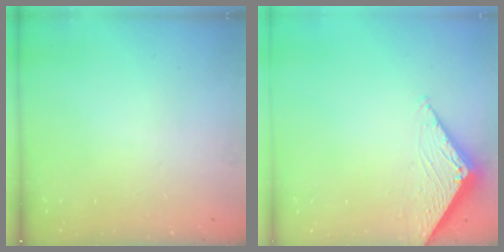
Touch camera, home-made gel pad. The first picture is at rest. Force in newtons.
{"total": 3.1, "press": 3.1, "slide": 0.4}